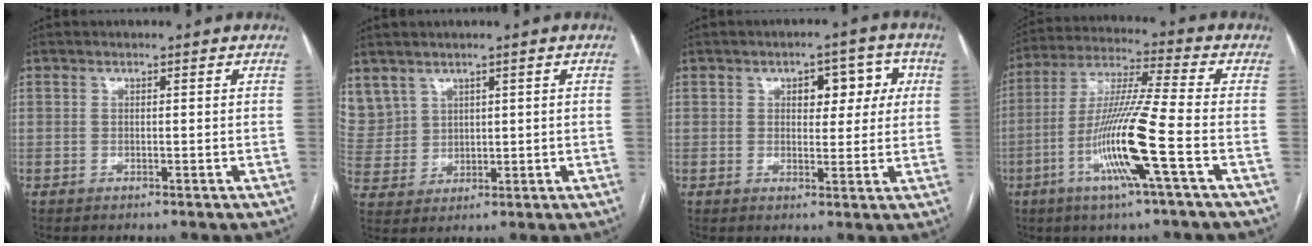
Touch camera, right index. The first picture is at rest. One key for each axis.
{"total": 10.1, "fx": 5.6, "fy": 8.1, "fz": 2.3, "tx": -0.083, "ty": 0.030, "tz": 0.143}
{"total": 6.4, "fx": 1.9, "fy": 3.6, "fz": 4.9, "tx": -0.051, "ty": 0.024, "tz": 0.026}
{"total": 14.4, "fx": -4.9, "fy": -1.0, "fz": 13.5, "tx": -0.271, "ty": -0.012, "tz": -0.101}